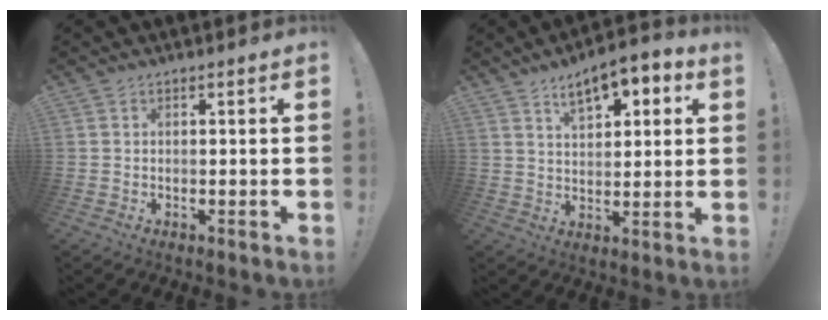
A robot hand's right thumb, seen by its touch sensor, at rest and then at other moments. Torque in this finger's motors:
{"motor_torque": [0.10, 0.17, 0.38, 0.21, 0.23]}